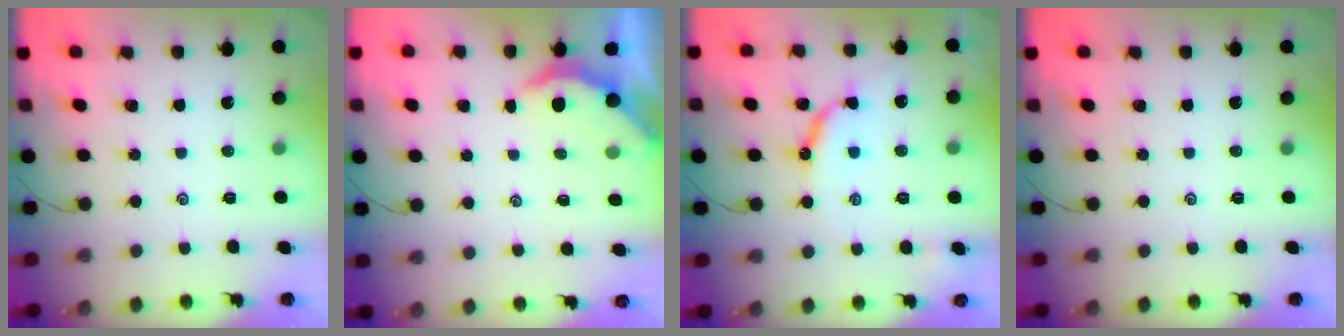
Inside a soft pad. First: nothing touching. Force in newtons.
{"total": 2.3, "press": 2.3, "slide": 0.2}
{"total": 8.7, "press": 8.6, "slide": 0.9}
{"total": 0.0}